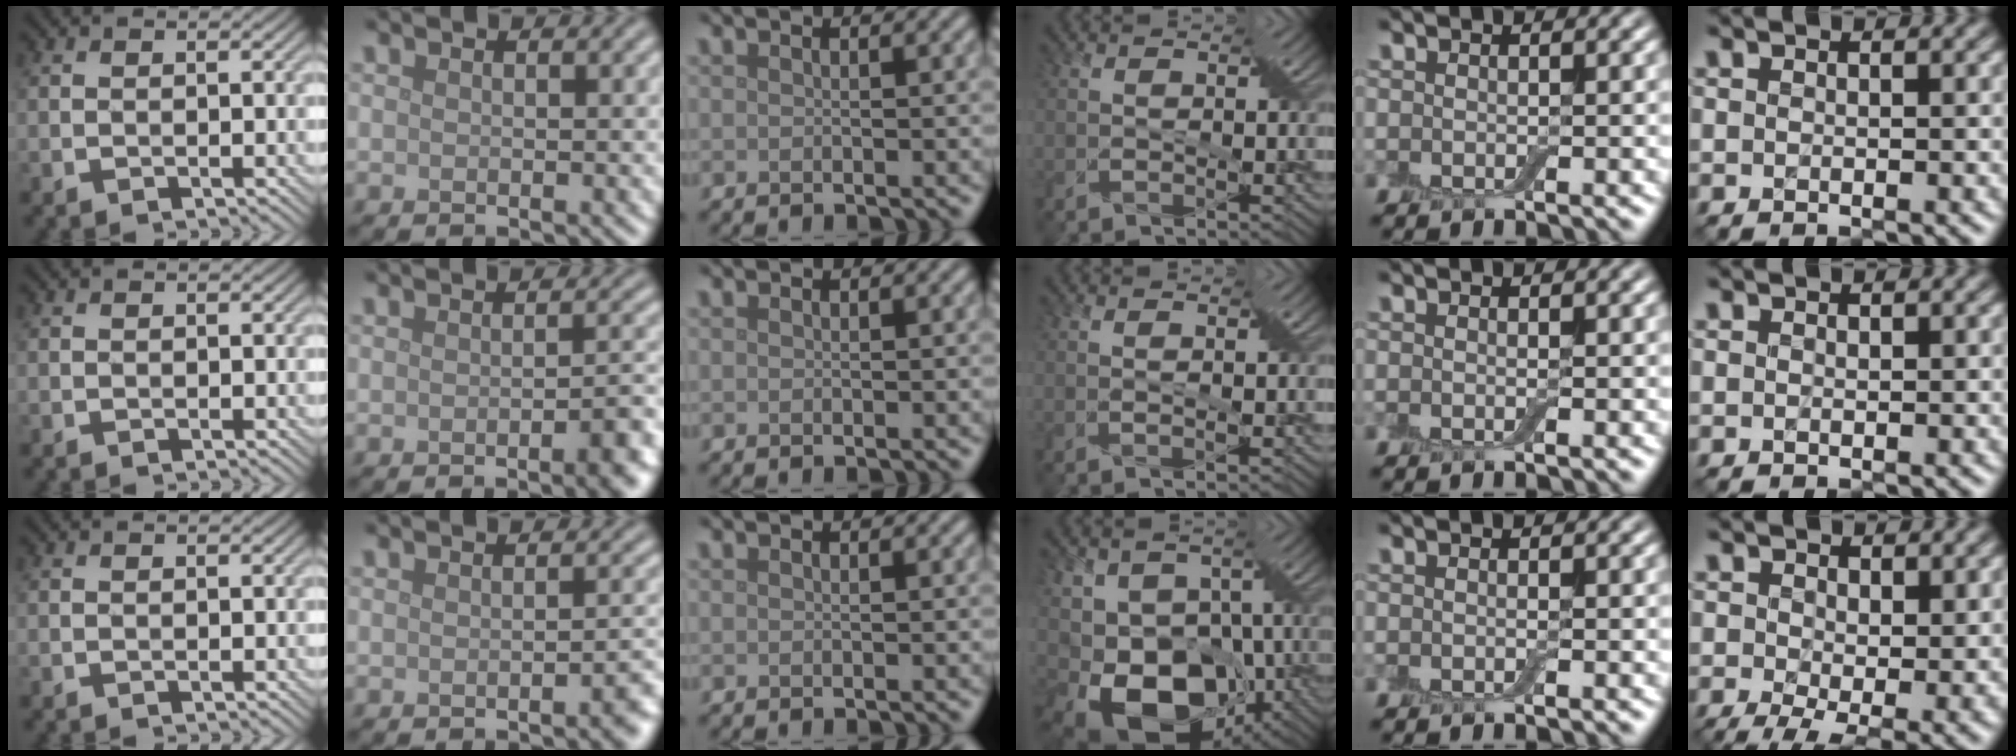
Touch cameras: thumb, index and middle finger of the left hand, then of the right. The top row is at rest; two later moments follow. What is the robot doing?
{"motion": "cut", "object": "cling film"}